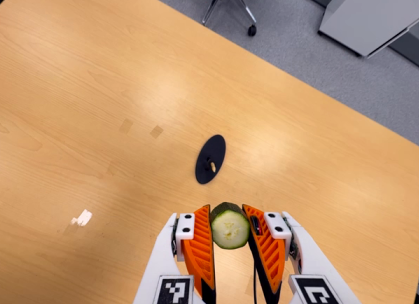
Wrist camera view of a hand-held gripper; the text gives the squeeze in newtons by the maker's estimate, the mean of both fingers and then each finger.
{"total": 9.1, "left": 8.6, "right": 9.6}